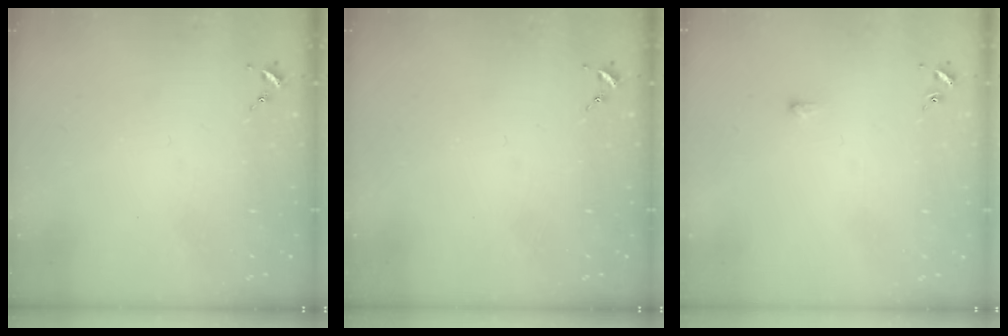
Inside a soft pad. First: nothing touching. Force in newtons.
{"total": 0.0}
{"total": 2.9, "press": 2.8, "slide": 0.6}